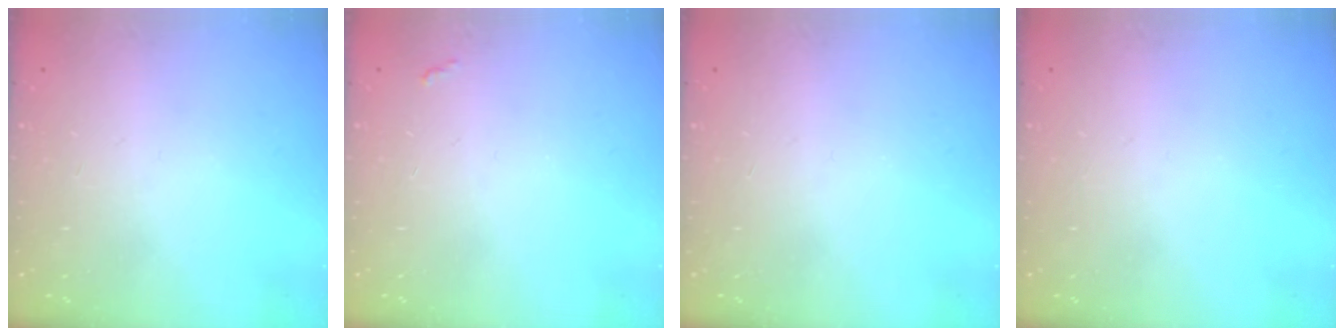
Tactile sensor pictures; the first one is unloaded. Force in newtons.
{"total": 2.8, "press": 2.8, "slide": 0.4}
{"total": 0.0}
{"total": 0.0}